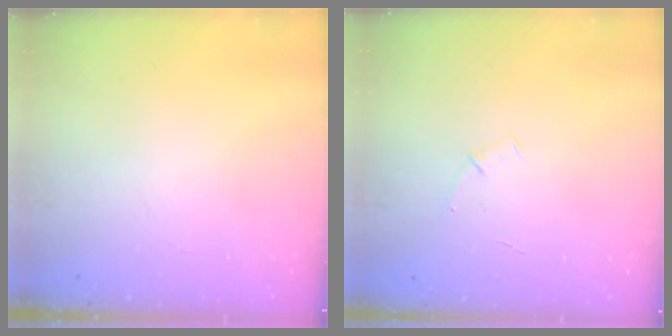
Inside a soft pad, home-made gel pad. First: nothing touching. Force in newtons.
{"total": 5.0, "press": 4.9, "slide": 1.3}